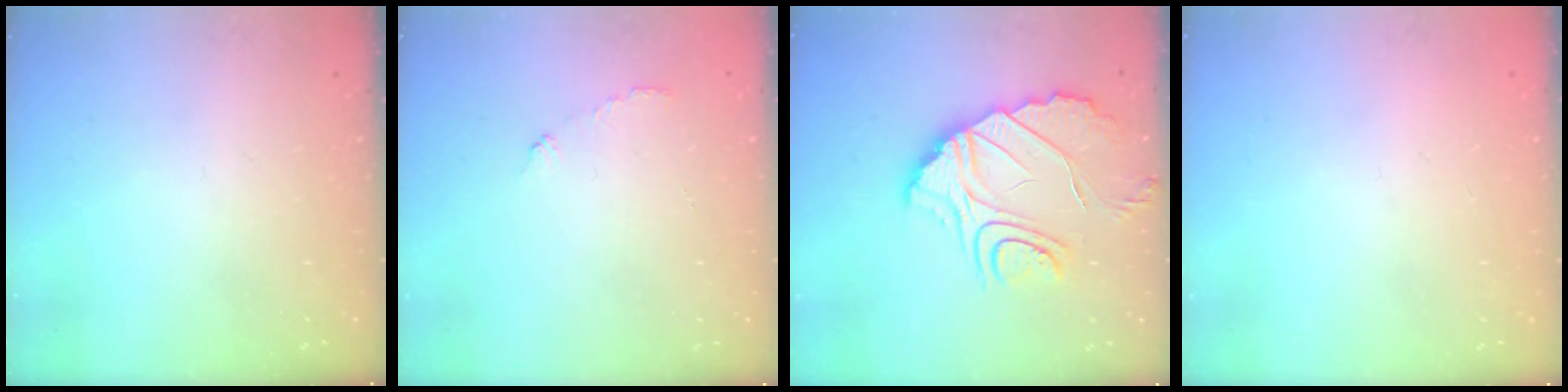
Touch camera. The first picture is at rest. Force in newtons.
{"total": 3.6, "press": 3.6, "slide": 0.3}
{"total": 11.9, "press": 11.9, "slide": 0.9}
{"total": 2.2, "press": 2.2, "slide": 0.1}